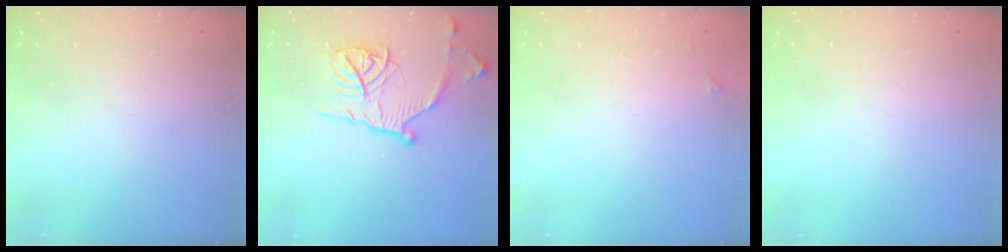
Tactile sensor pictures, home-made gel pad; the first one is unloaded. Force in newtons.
{"total": 15.2, "press": 15.2, "slide": 1.1}
{"total": 2.1, "press": 2.1, "slide": 0.3}
{"total": 0.0}